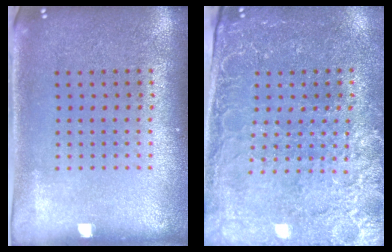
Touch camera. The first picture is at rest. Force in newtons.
{"total": 2.9, "press": 2.8, "slide": 0.8}